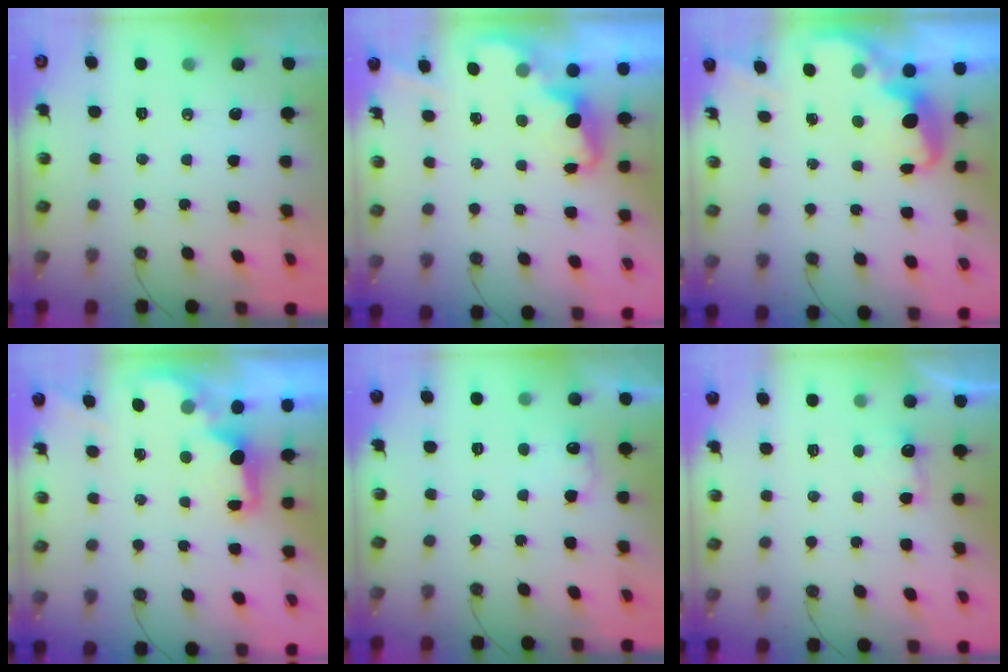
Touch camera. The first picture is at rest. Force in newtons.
{"total": 2.0, "press": 1.9, "slide": 0.5}
{"total": 2.7, "press": 2.6, "slide": 0.4}
{"total": 1.9, "press": 1.7, "slide": 0.8}
{"total": 6.5, "press": 6.5, "slide": 0.5}
{"total": 3.2, "press": 3.0, "slide": 1.0}